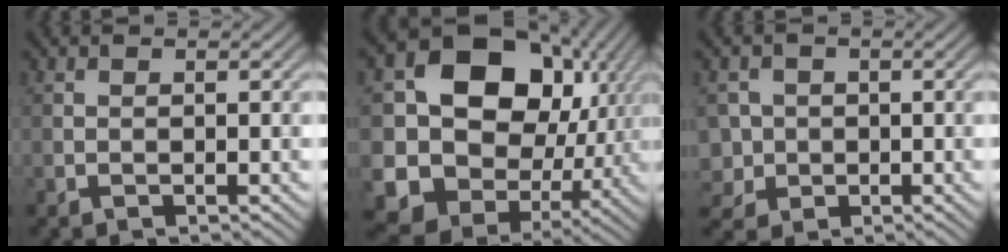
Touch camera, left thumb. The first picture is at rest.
{"total": 18.7, "force": [2.5, 15.4, 10.3], "torque": [-0.212, -0.029, 0.064]}
{"total": 4.3, "force": [-0.5, 4.1, 1.1], "torque": [-0.032, -0.005, -0.020]}